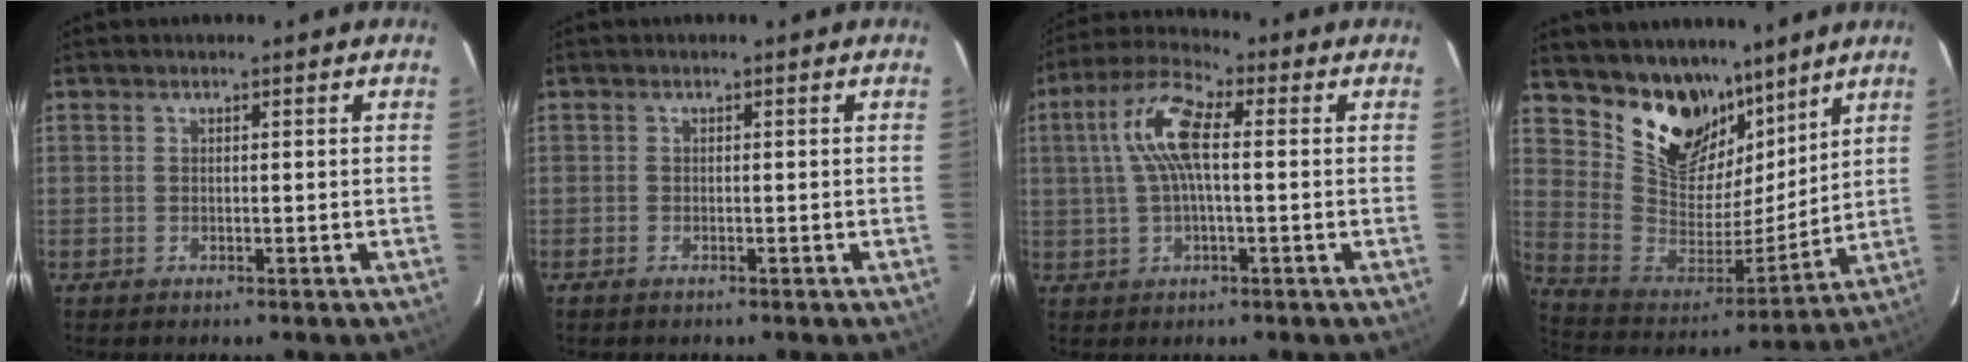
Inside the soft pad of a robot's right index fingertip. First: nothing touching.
{"total": 0.7, "force": [-0.6, 0.3, 0.3], "torque": [-0.008, -0.003, -0.013]}
{"total": 9.8, "force": [1.2, 3.1, 9.2], "torque": [-0.188, 0.021, 0.022]}
{"total": 18.0, "force": [12.8, 10.5, 7.0], "torque": [-0.163, -0.009, 0.246]}